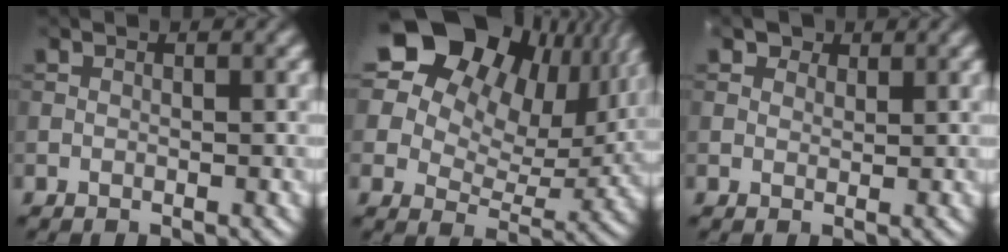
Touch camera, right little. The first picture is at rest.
{"total": 22.8, "force": [12.2, 15.7, 11.2], "torque": [-0.229, 0.061, 0.204]}
{"total": 1.8, "force": [1.4, 1.0, 0.5], "torque": [-0.011, -0.005, 0.024]}